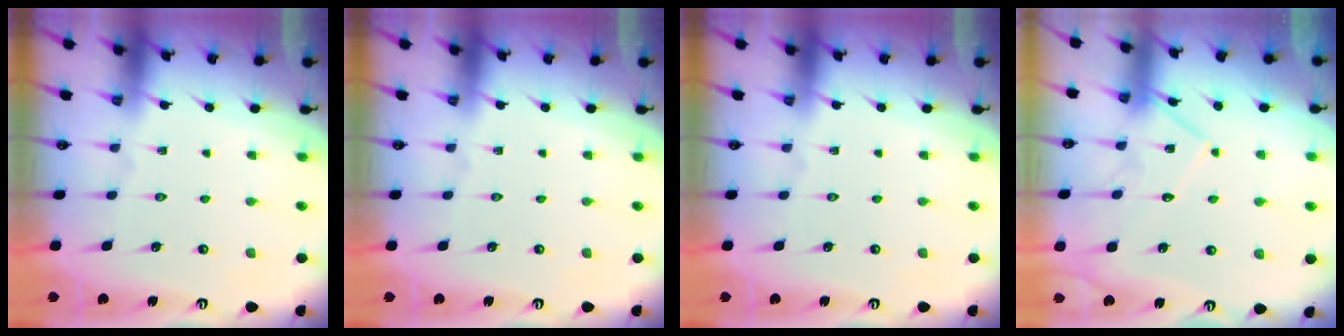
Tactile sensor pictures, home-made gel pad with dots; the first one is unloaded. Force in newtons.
{"total": 0.0}
{"total": 0.0}
{"total": 10.9, "press": 10.9, "slide": 0.6}